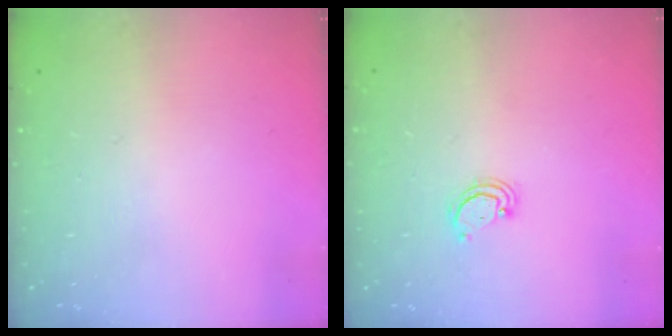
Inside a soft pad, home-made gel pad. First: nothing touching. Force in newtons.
{"total": 2.6, "press": 2.6, "slide": 0.3}